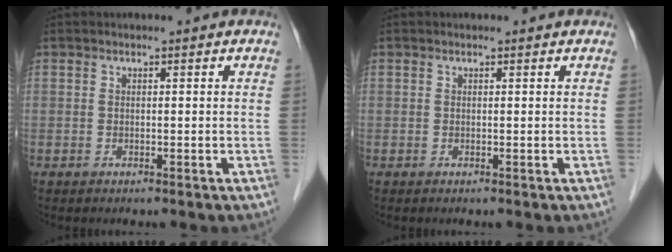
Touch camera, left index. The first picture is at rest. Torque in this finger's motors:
{"motor_torque": [-0.19, -0.20, 0.00, 0.00]}